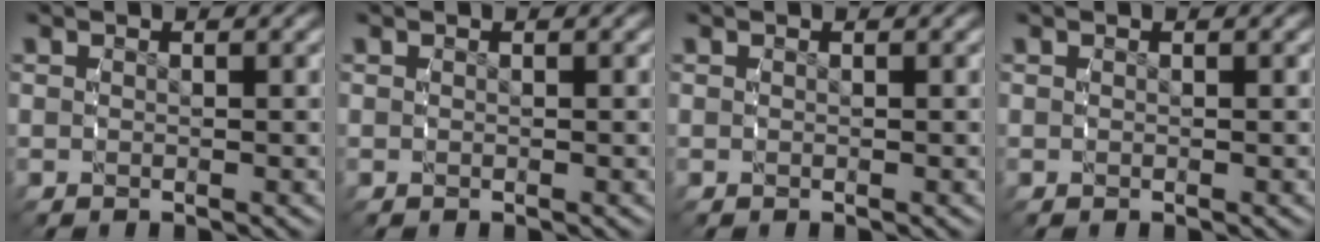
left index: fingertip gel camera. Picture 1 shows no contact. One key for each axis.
{"total": 0.0}
{"total": 0.0}
{"total": 0.0}